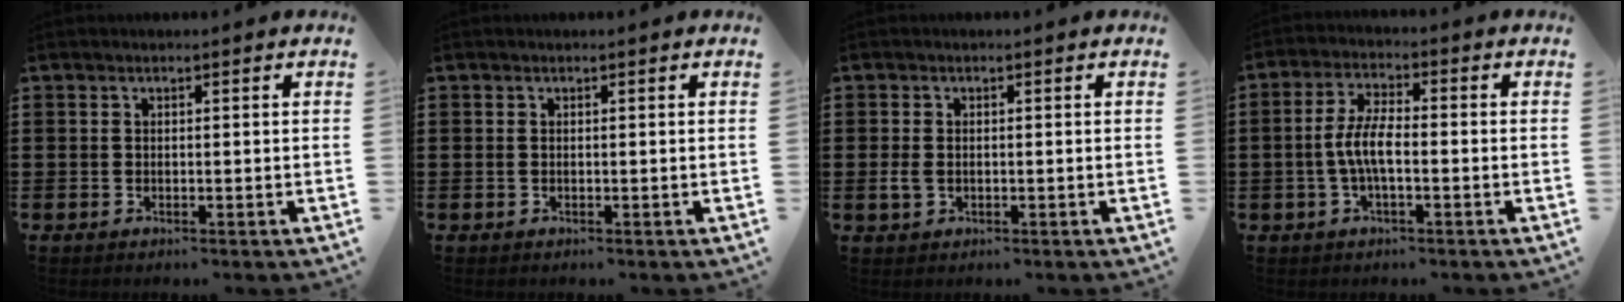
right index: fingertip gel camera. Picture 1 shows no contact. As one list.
[{"total": 0.0}, {"total": 1.7, "force": [-0.2, 1.2, 1.1], "torque": [-0.031, 0.001, -0.007]}, {"total": 5.6, "force": [-1.0, 1.9, 5.2], "torque": [-0.119, -0.001, -0.027]}]